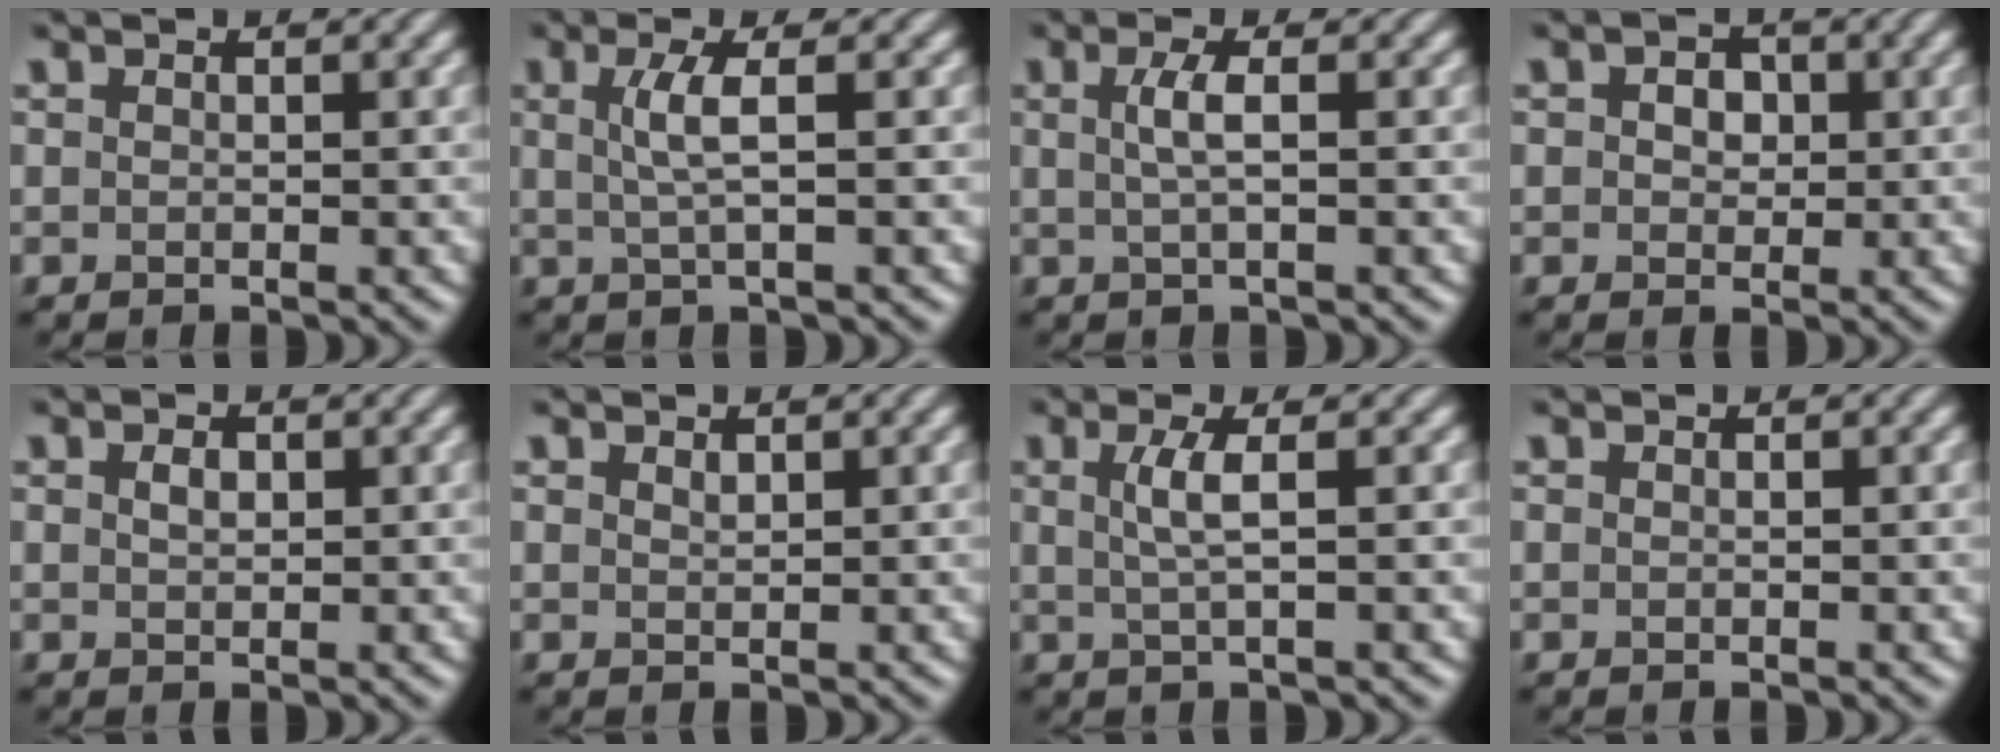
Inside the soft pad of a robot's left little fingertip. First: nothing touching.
{"total": 2.8, "force": [0.4, 0.6, 2.7], "torque": [-0.056, 0.001, 0.008]}
{"total": 2.2, "force": [0.3, 0.5, 2.2], "torque": [-0.044, 0.005, 0.005]}
{"total": 2.4, "force": [0.5, 1.8, 1.4], "torque": [-0.020, 0.006, -0.001]}
{"total": 1.2, "force": [0.3, 0.8, 0.9], "torque": [-0.017, 0.001, 0.007]}
{"total": 0.7, "force": [0.6, 0.3, 0.4], "torque": [-0.010, -0.001, 0.012]}
{"total": 2.6, "force": [0.5, 0.6, 2.5], "torque": [-0.051, -0.001, 0.008]}
{"total": 0.0}